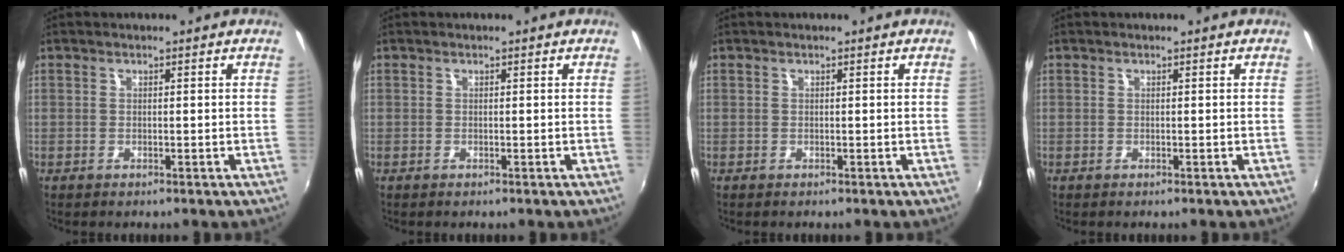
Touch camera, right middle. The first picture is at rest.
{"total": 0.0}
{"total": 0.0}
{"total": 0.0}